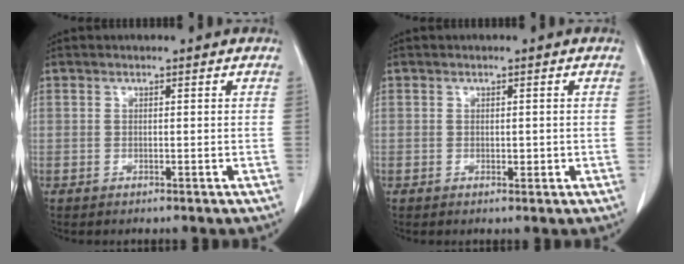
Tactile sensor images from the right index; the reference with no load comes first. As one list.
[{"total": 1.0, "force": [0.0, 0.7, 0.7], "torque": [-0.004, 0.001, 0.004]}]